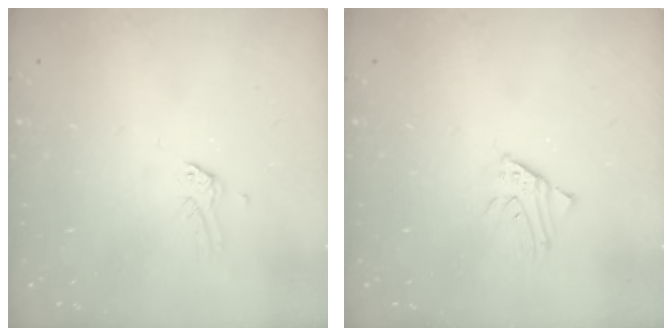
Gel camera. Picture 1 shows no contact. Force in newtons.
{"total": 2.5, "press": 2.5, "slide": 0.2}